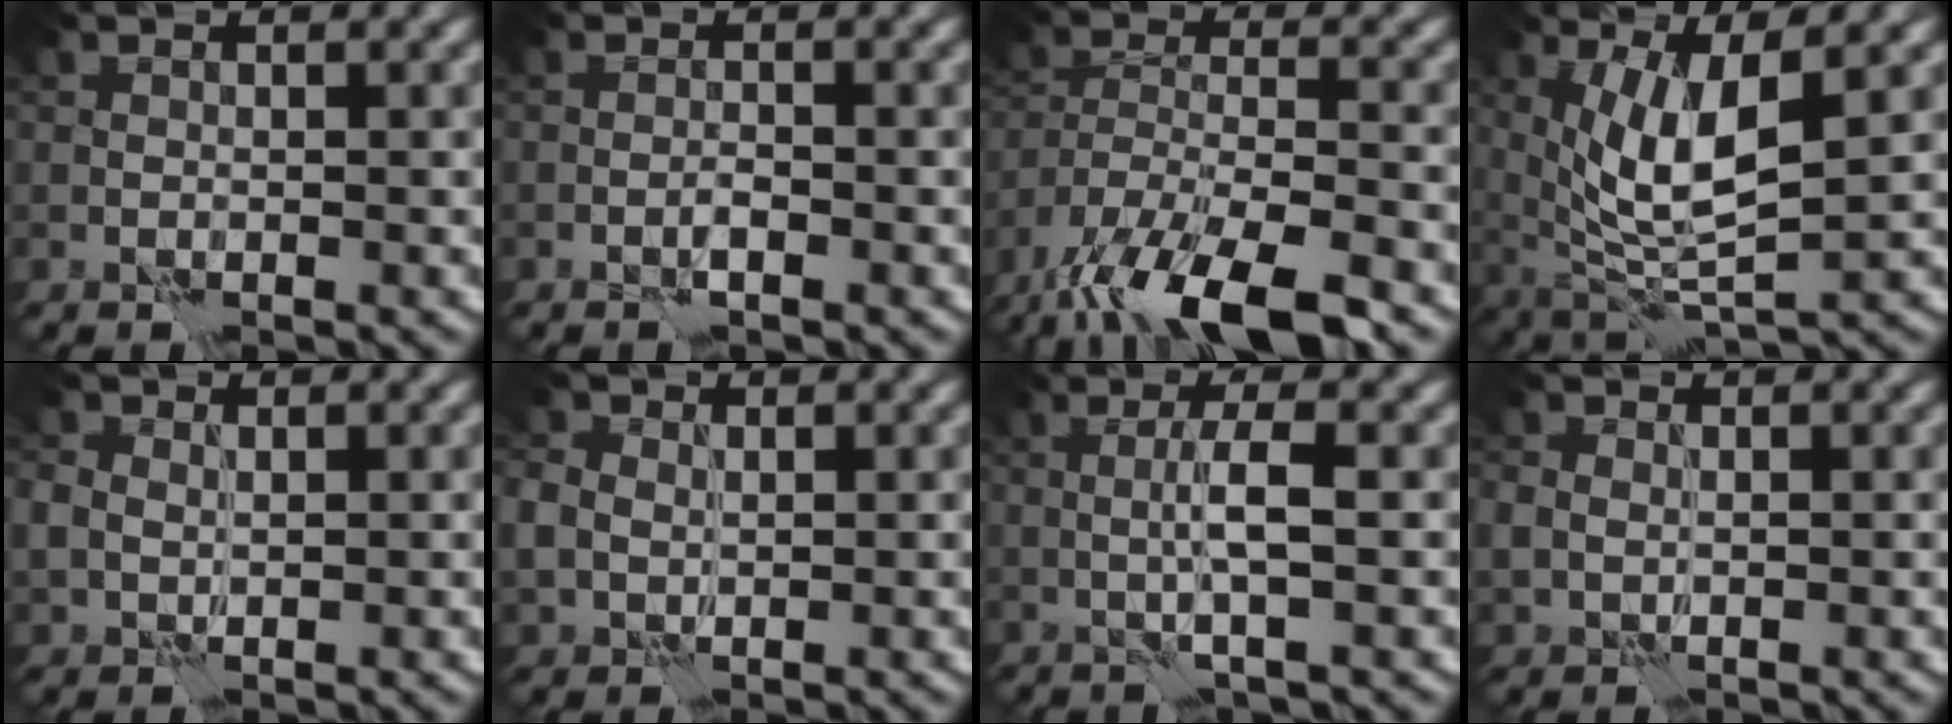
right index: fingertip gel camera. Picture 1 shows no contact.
{"total": 0.6, "force": [-0.3, -0.1, 0.5], "torque": [-0.011, 0.002, -0.006]}
{"total": 11.9, "force": [-8.6, 3.9, 7.3], "torque": [-0.146, -0.022, -0.149]}
{"total": 6.2, "force": [1.7, 1.7, 5.7], "torque": [-0.117, -0.014, 0.040]}
{"total": 1.9, "force": [0.7, 1.5, 1.0], "torque": [-0.023, 0.003, 0.011]}
{"total": 2.7, "force": [0.7, 2.1, 1.4], "torque": [-0.039, 0.007, 0.012]}
{"total": 2.7, "force": [0.3, -0.1, 2.6], "torque": [-0.052, 0.004, 0.004]}
{"total": 1.7, "force": [0.4, 1.3, 0.9], "torque": [-0.023, -0.001, 0.012]}